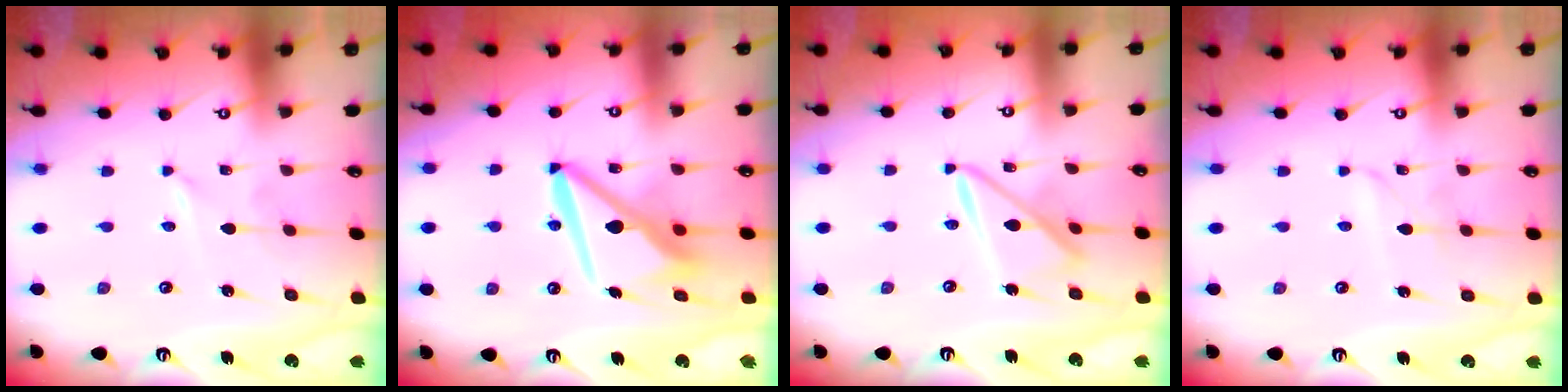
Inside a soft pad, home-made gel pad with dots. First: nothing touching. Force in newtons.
{"total": 12.2, "press": 12.1, "slide": 1.5}
{"total": 12.2, "press": 12.1, "slide": 1.1}
{"total": 2.2, "press": 2.2, "slide": 0.2}